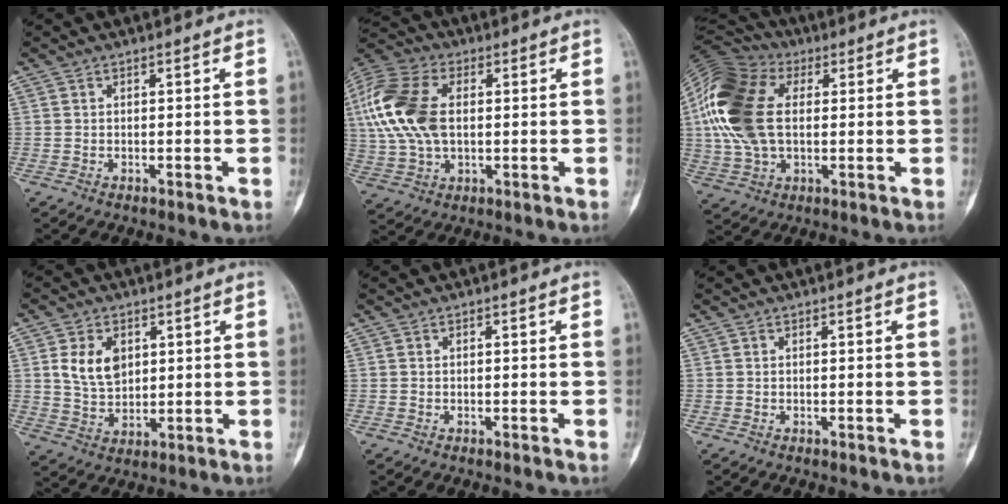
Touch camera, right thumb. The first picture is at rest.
{"total": 17.3, "force": [2.2, 10.5, 13.6], "torque": [-0.309, 0.009, 0.039]}
{"total": 20.2, "force": [3.1, 12.7, 15.5], "torque": [-0.337, 0.013, 0.052]}
{"total": 8.3, "force": [2.4, 5.8, 5.4], "torque": [-0.077, -0.014, 0.051]}
{"total": 0.0}
{"total": 0.0}